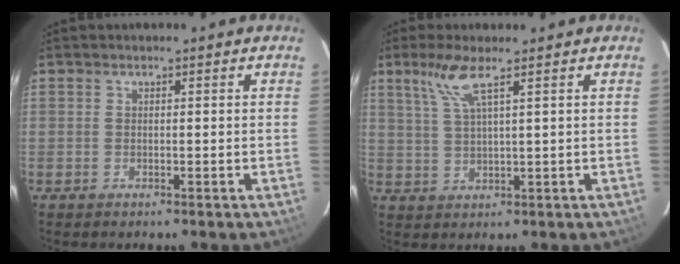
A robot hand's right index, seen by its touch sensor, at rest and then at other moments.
{"total": 5.5, "force": [3.2, 0.1, 4.4], "torque": [-0.093, 0.002, 0.070]}